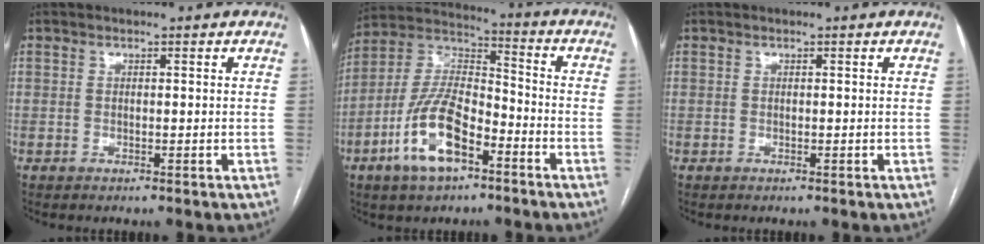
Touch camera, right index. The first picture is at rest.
{"total": 14.0, "force": [-6.7, 5.7, 10.9], "torque": [-0.232, 0.012, -0.121]}
{"total": 0.0}